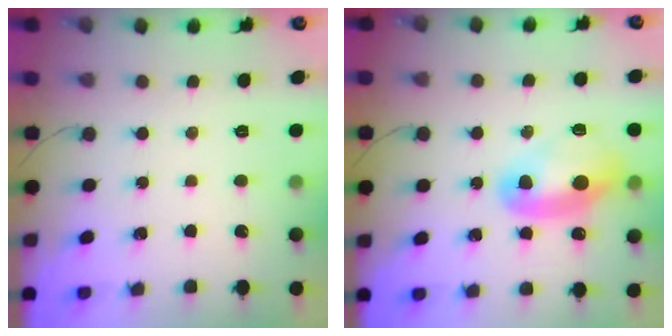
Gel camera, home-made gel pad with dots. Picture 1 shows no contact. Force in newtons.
{"total": 11.8, "press": 11.8, "slide": 0.9}